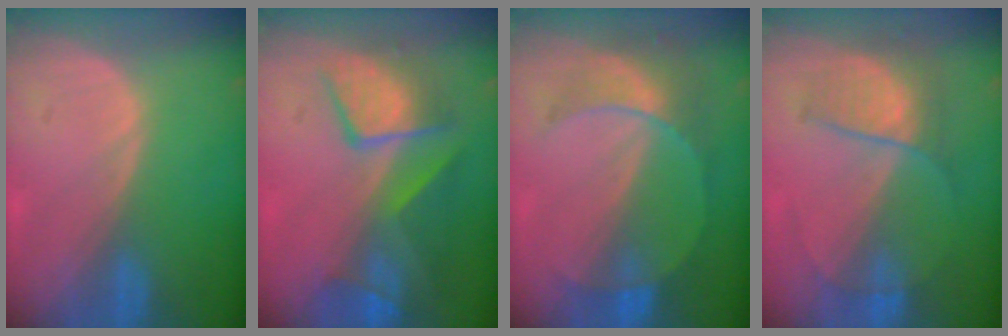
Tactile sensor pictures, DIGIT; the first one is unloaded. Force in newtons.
{"total": 10.1, "press": 8.7, "slide": 5.0}
{"total": 7.6, "press": 6.7, "slide": 3.6}
{"total": 5.9, "press": 5.8, "slide": 1.0}